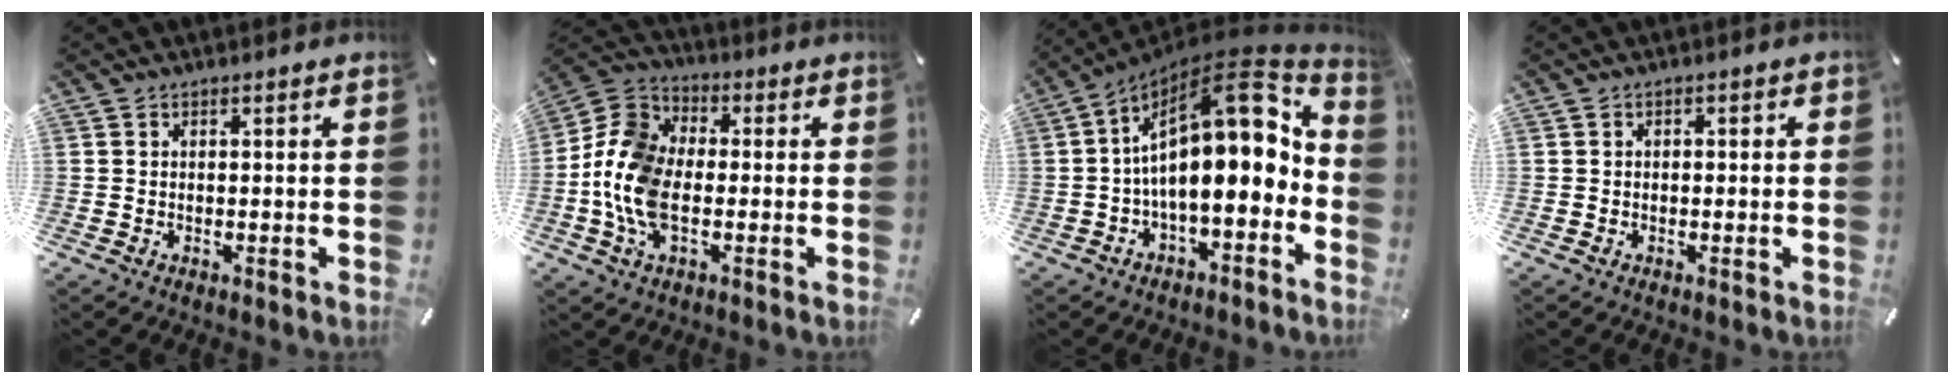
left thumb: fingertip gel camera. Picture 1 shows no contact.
{"total": 12.3, "force": [-3.1, 8.0, 8.9], "torque": [-0.197, 0.010, -0.053]}
{"total": 20.9, "force": [3.1, 9.6, 18.3], "torque": [-0.277, -0.037, 0.050]}
{"total": 0.8, "force": [-0.3, 0.5, 0.5], "torque": [-0.009, 0.003, -0.006]}